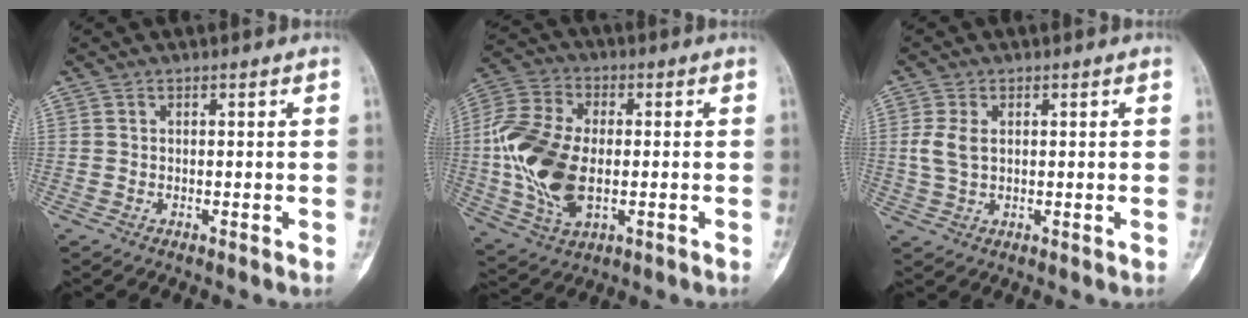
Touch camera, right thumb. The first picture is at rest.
{"total": 16.7, "force": [-1.4, 9.7, 13.5], "torque": [-0.284, 0.007, -0.022]}
{"total": 4.1, "force": [0.7, 2.4, 3.2], "torque": [-0.077, 0.004, 0.018]}